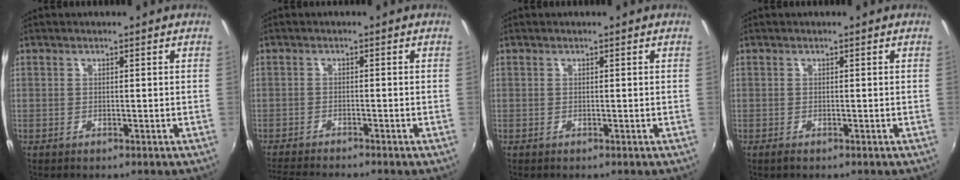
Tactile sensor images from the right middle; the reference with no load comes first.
{"total": 5.9, "force": [-5.5, -0.4, 2.1], "torque": [-0.057, -0.021, -0.096]}
{"total": 0.0}
{"total": 0.6, "force": [-0.4, 0.2, 0.4], "torque": [-0.008, -0.002, -0.008]}